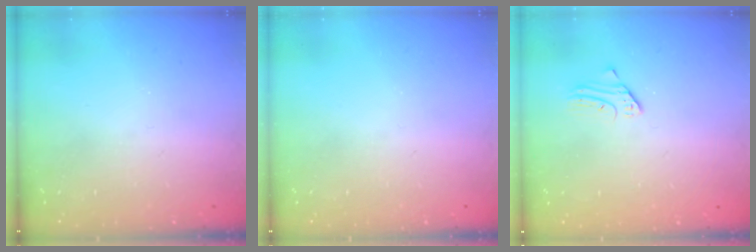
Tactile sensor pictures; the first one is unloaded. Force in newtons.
{"total": 0.0}
{"total": 2.0, "press": 2.0, "slide": 0.1}